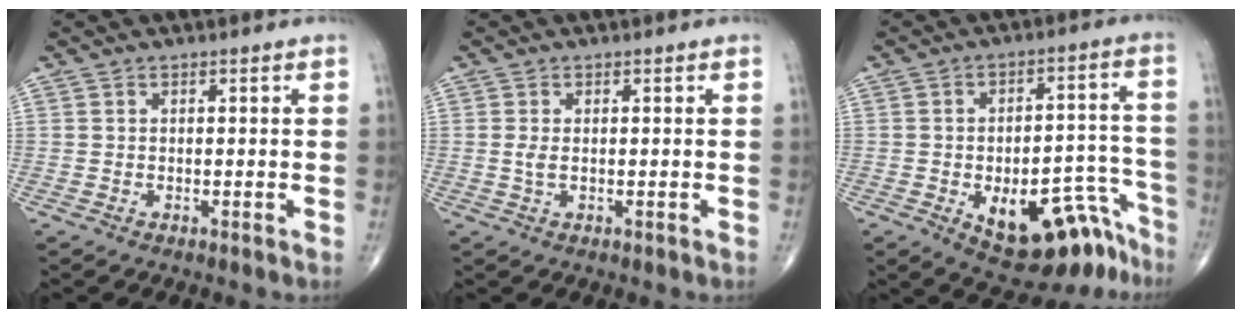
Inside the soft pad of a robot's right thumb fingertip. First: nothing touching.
{"total": 1.5, "force": [0.0, 0.6, 1.3], "torque": [-0.034, -0.003, 0.001]}
{"total": 18.8, "force": [-11.1, 8.7, 12.3], "torque": [-0.075, 0.117, -0.147]}